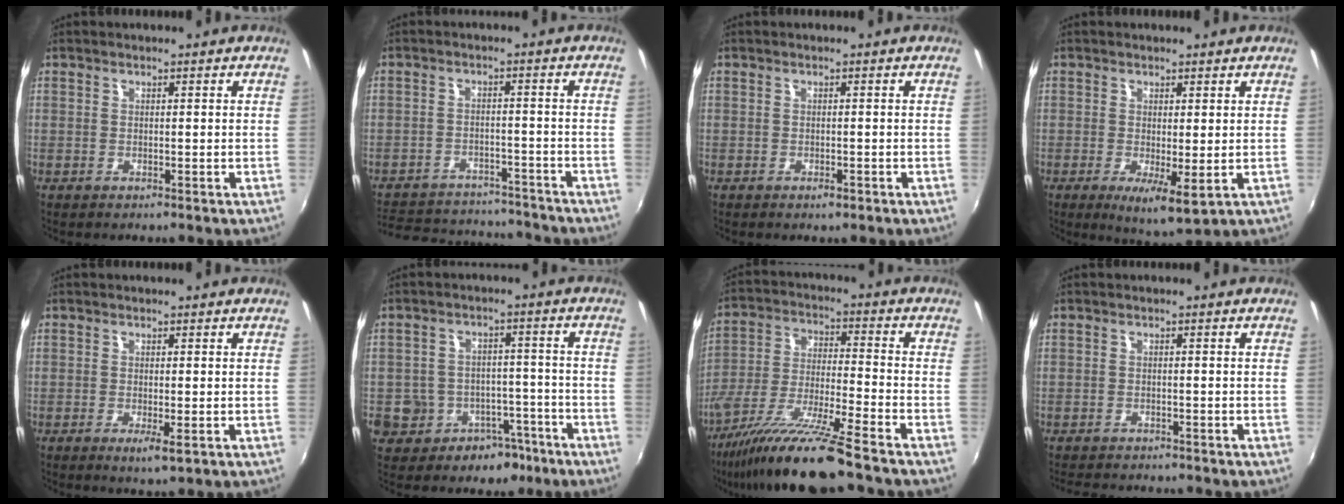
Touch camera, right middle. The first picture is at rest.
{"total": 19.0, "force": [-16.5, 6.6, 6.7], "torque": [-0.155, 0.013, -0.218]}
{"total": 1.0, "force": [-0.7, 0.4, 0.6], "torque": [-0.010, 0.000, -0.011]}
{"total": 5.7, "force": [-1.0, 1.5, 5.4], "torque": [-0.085, -0.015, -0.008]}
{"total": 2.5, "force": [-0.9, 0.3, 2.4], "torque": [-0.047, -0.009, -0.013]}
{"total": 11.2, "force": [-5.5, 8.9, 4.0], "torque": [-0.096, 0.035, -0.057]}
{"total": 15.8, "force": [-12.7, -0.6, 9.4], "torque": [-0.192, -0.029, -0.234]}
{"total": 4.8, "force": [-4.5, 1.0, 1.4], "torque": [-0.040, -0.010, -0.069]}